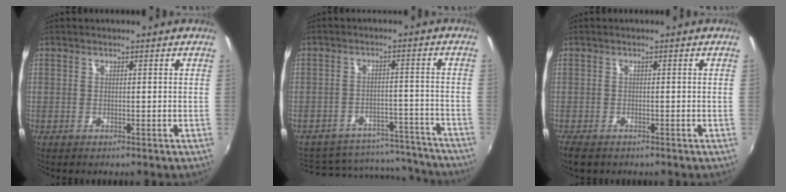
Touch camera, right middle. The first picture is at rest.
{"total": 17.4, "force": [-15.1, 7.4, 4.4], "torque": [-0.095, 0.046, -0.172]}
{"total": 3.9, "force": [-2.9, 1.7, 2.0], "torque": [-0.049, -0.017, -0.053]}